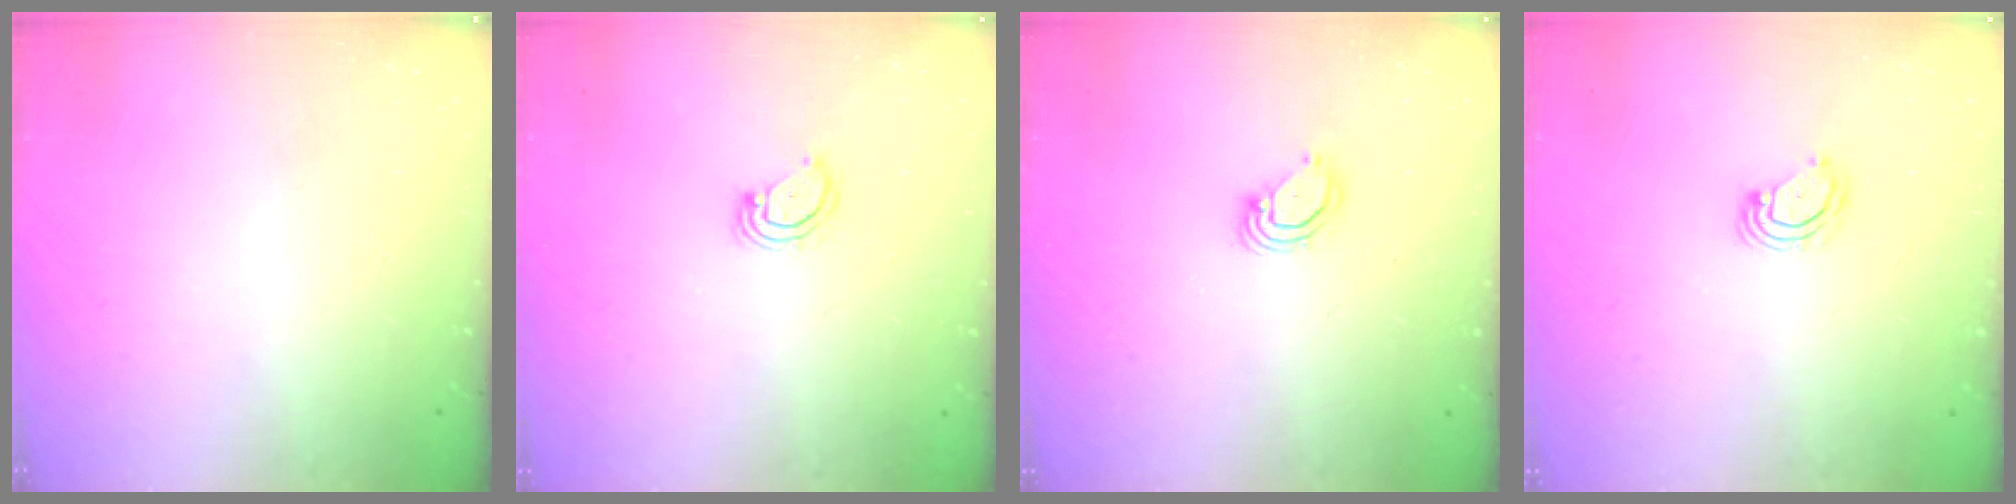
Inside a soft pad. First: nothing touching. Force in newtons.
{"total": 3.5, "press": 3.4, "slide": 0.4}
{"total": 3.5, "press": 3.5, "slide": 0.3}
{"total": 5.0, "press": 4.9, "slide": 0.4}